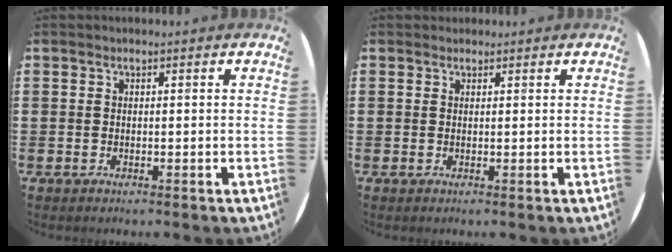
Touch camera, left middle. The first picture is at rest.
{"total": 0.6, "force": [0.6, 0.3, -0.1], "torque": [0.011, 0.000, 0.009]}